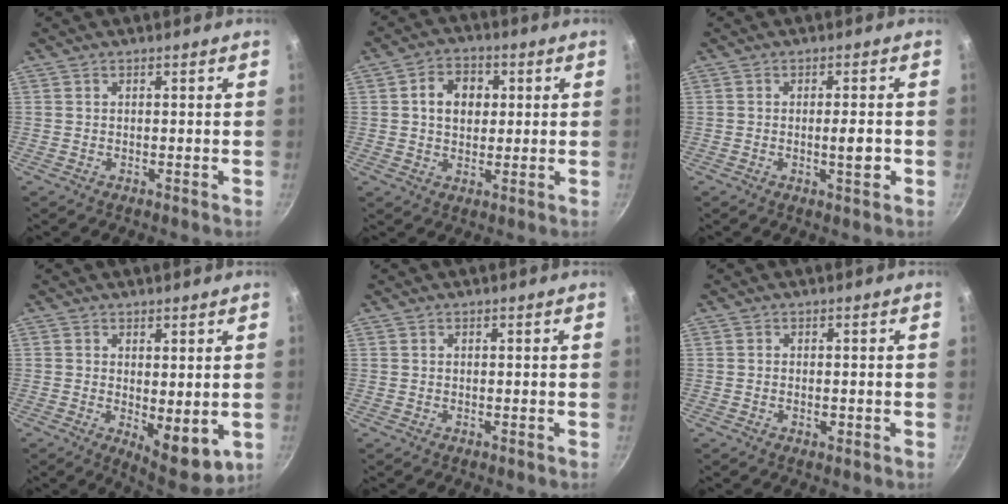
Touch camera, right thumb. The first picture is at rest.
{"total": 7.7, "force": [1.4, 5.9, 4.9], "torque": [-0.057, 0.008, 0.017]}
{"total": 4.2, "force": [-0.8, 0.9, 4.0], "torque": [-0.053, 0.004, -0.012]}
{"total": 8.3, "force": [-0.2, 3.8, 7.4], "torque": [-0.088, -0.021, 0.007]}
{"total": 0.0}
{"total": 1.4, "force": [-0.4, 0.7, 1.1], "torque": [-0.018, 0.001, -0.008]}